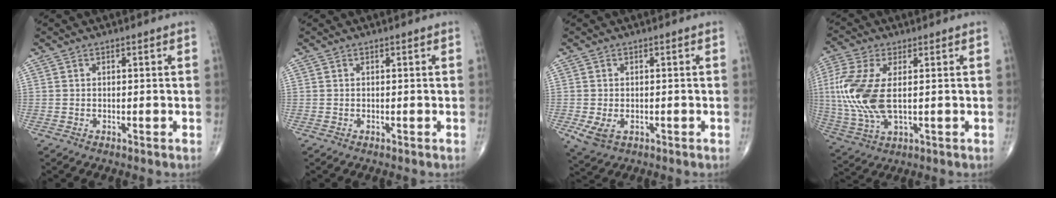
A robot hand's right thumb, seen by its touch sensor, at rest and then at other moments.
{"total": 0.0}
{"total": 4.2, "force": [-1.1, 2.8, 3.0], "torque": [-0.062, -0.005, -0.011]}
{"total": 13.8, "force": [1.0, 6.6, 12.1], "torque": [-0.299, -0.005, 0.027]}